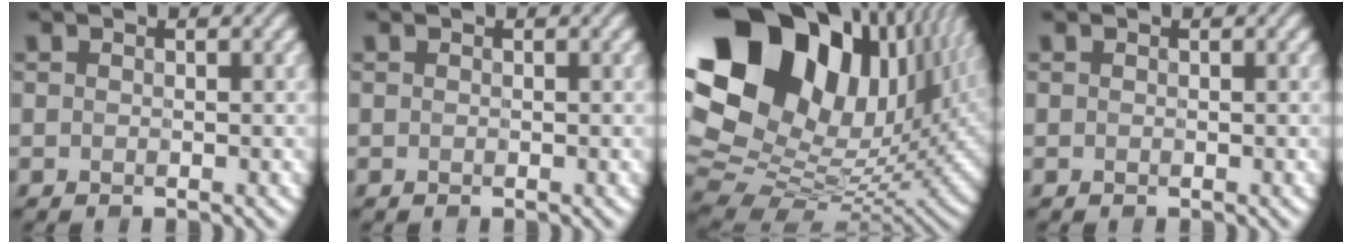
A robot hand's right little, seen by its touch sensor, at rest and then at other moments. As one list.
[{"total": 0.0}, {"total": 20.1, "force": [8.0, 13.0, 13.1], "torque": [-0.255, 0.042, 0.142]}, {"total": 0.0}]